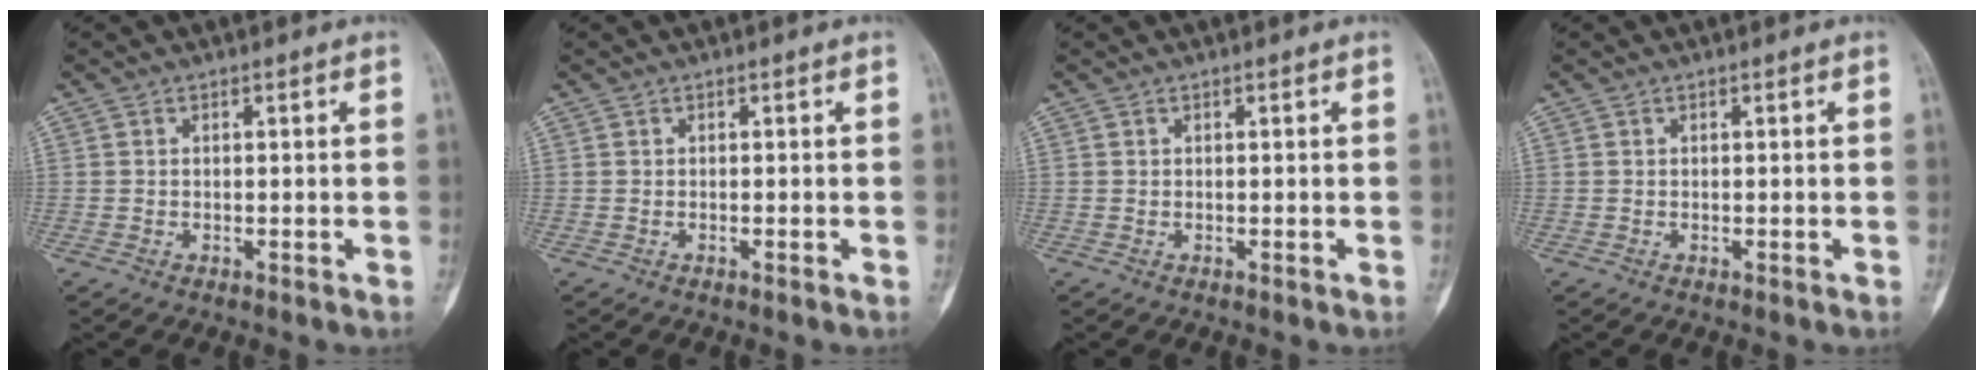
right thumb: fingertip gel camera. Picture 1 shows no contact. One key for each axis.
{"total": 0.0}
{"total": 0.0}
{"total": 0.0}